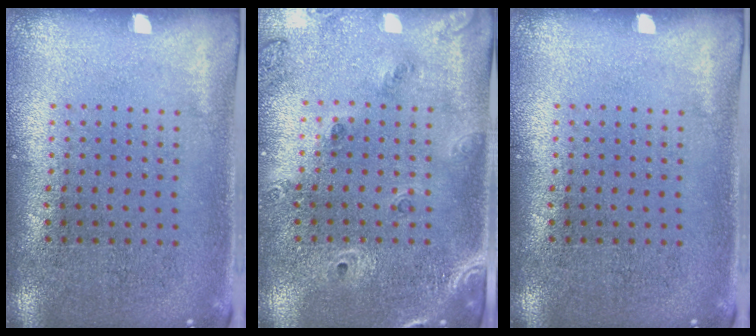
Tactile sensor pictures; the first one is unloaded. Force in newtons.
{"total": 1.6, "press": 1.5, "slide": 0.7}
{"total": 0.0}